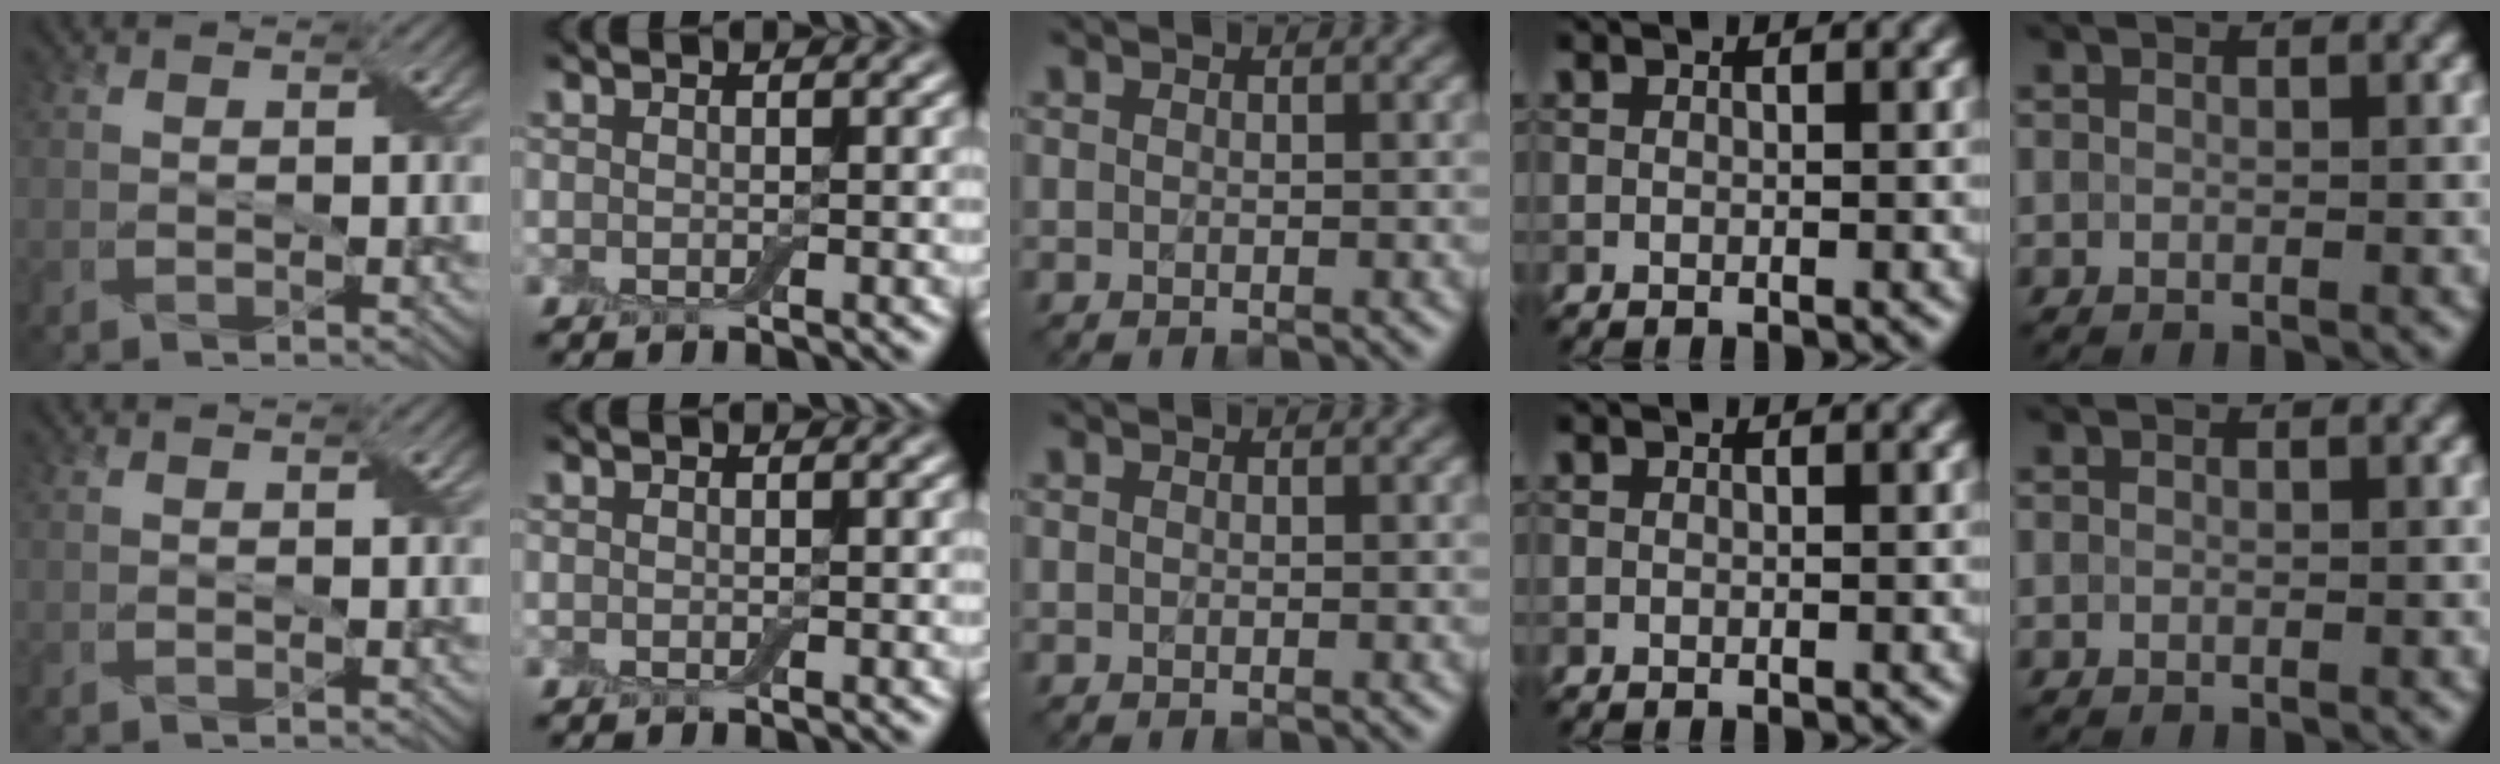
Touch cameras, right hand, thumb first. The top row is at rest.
{}